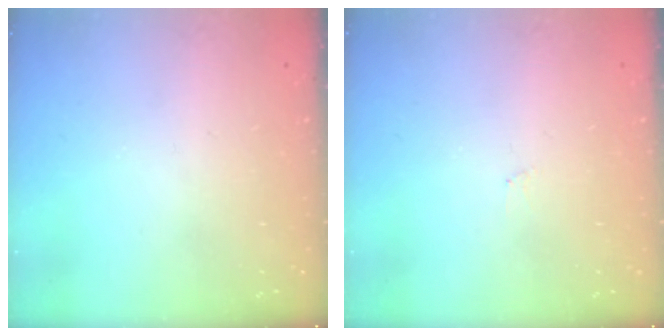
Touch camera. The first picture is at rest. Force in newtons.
{"total": 2.8, "press": 2.8, "slide": 0.4}